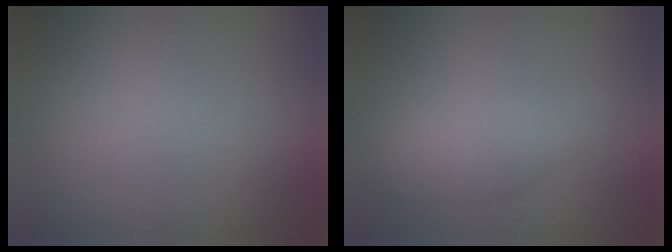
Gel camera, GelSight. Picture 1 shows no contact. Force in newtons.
{"total": 3.0}